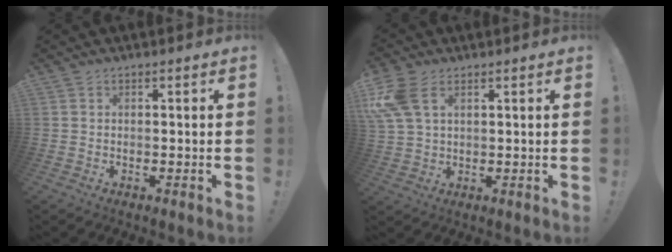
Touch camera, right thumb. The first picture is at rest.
{"total": 9.7, "force": [4.2, 5.6, 6.7], "torque": [-0.135, -0.012, 0.083]}